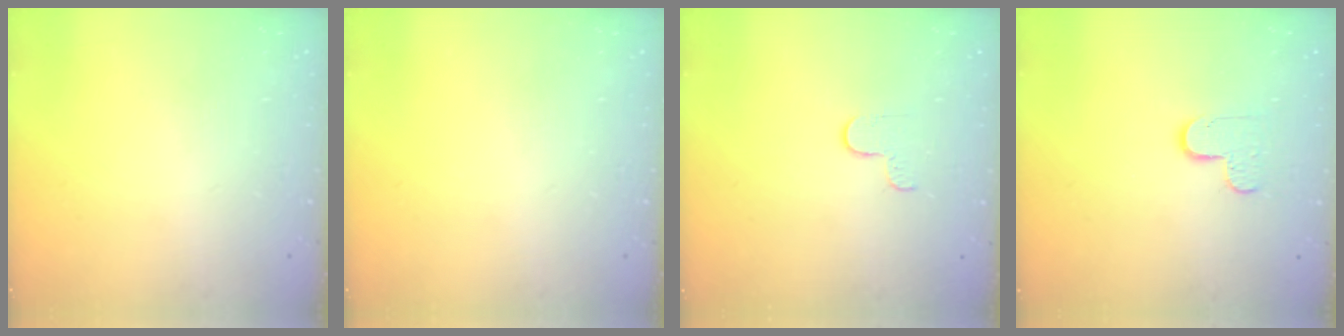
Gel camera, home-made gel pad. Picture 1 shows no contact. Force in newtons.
{"total": 0.0}
{"total": 2.7, "press": 2.6, "slide": 0.4}
{"total": 5.5, "press": 5.5, "slide": 0.5}